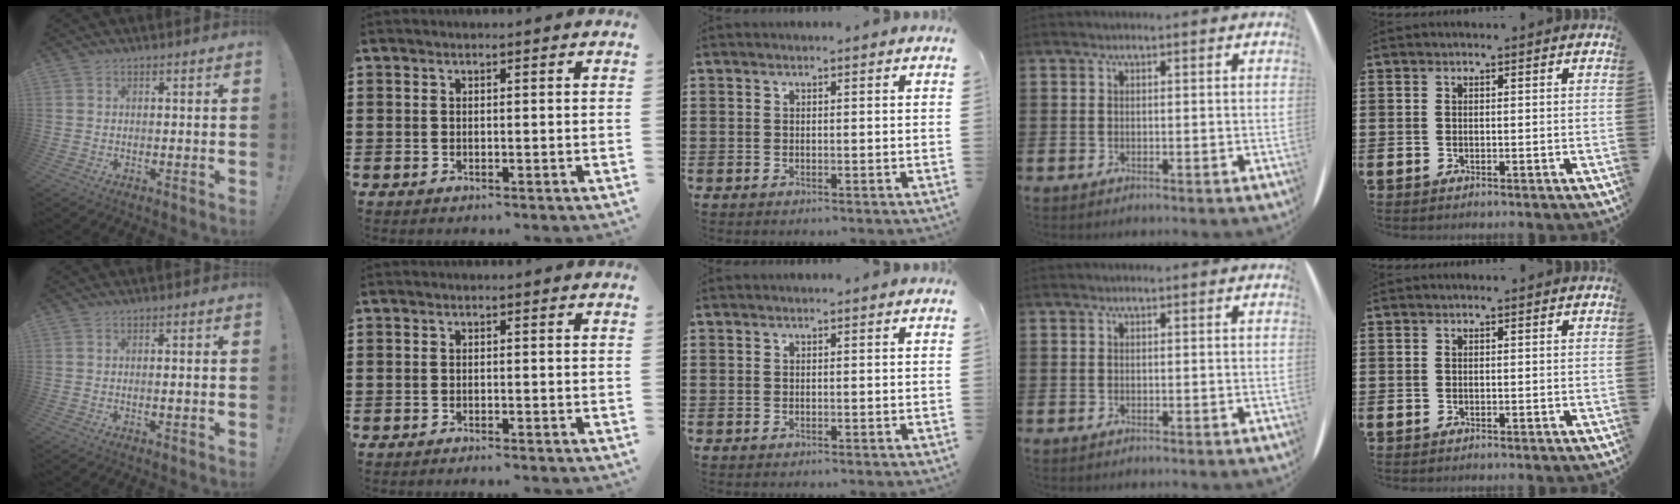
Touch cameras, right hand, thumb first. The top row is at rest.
{"thumb": {"total": 1.5, "force": [-0.2, -0.2, 1.5], "torque": [-0.018, -0.005, -0.006]}, "index": {"total": 1.1, "force": [-1.0, -0.2, 0.0], "torque": [-0.003, -0.003, -0.021]}}